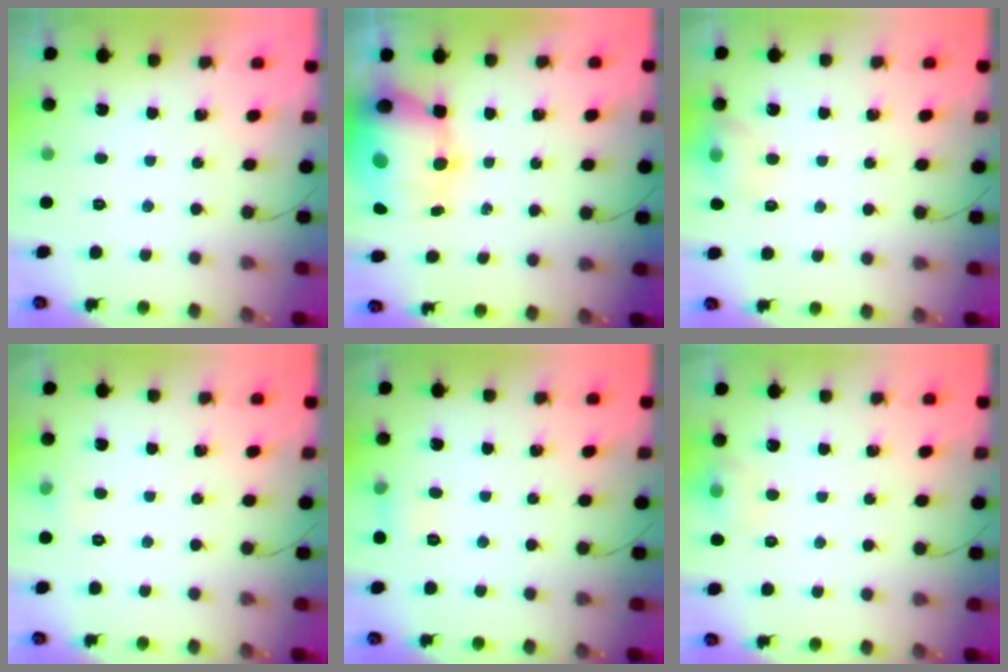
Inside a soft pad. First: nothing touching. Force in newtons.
{"total": 14.2, "press": 13.8, "slide": 3.3}
{"total": 8.5, "press": 8.3, "slide": 1.7}
{"total": 3.7, "press": 3.5, "slide": 1.2}
{"total": 5.5, "press": 5.2, "slide": 1.7}
{"total": 6.7, "press": 6.6, "slide": 1.4}